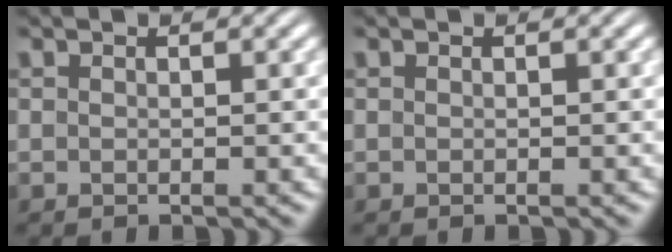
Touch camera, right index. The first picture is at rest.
{"total": 0.0}